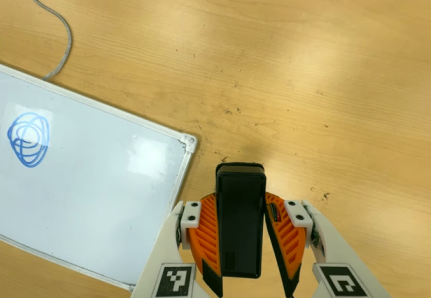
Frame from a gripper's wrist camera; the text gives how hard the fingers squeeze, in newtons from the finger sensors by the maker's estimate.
{"total": 7.0, "left": 5.0, "right": 8.9}